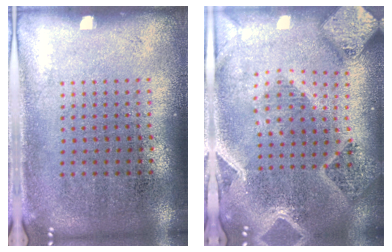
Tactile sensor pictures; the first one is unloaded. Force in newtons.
{"total": 3.3, "press": 2.8, "slide": 1.8}